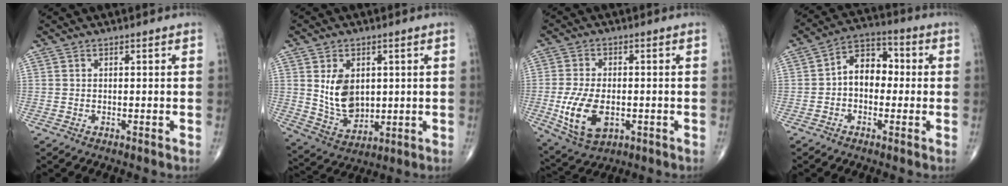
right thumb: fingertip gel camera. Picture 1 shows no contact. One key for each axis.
{"total": 9.8, "fx": 1.7, "fy": 6.9, "fz": 6.8, "tx": -0.093, "ty": -0.019, "tz": 0.048}
{"total": 11.2, "fx": -2.5, "fy": 6.4, "fz": 8.9, "tx": -0.170, "ty": -0.006, "tz": -0.034}
{"total": 8.6, "fx": -0.4, "fy": 6.1, "fz": 6.0, "tx": -0.064, "ty": 0.033, "tz": -0.022}